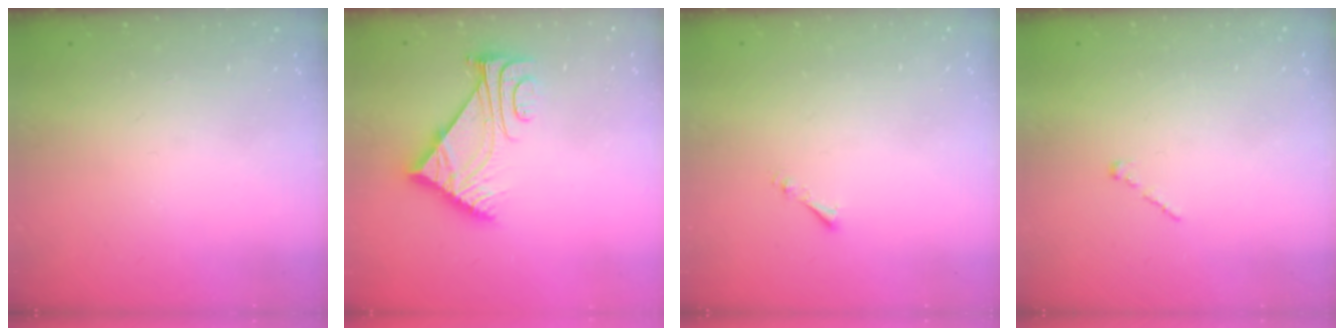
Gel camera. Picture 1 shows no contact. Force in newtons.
{"total": 8.1, "press": 8.0, "slide": 1.0}
{"total": 0.8, "press": 0.7, "slide": 0.3}
{"total": 1.0, "press": 0.8, "slide": 0.5}